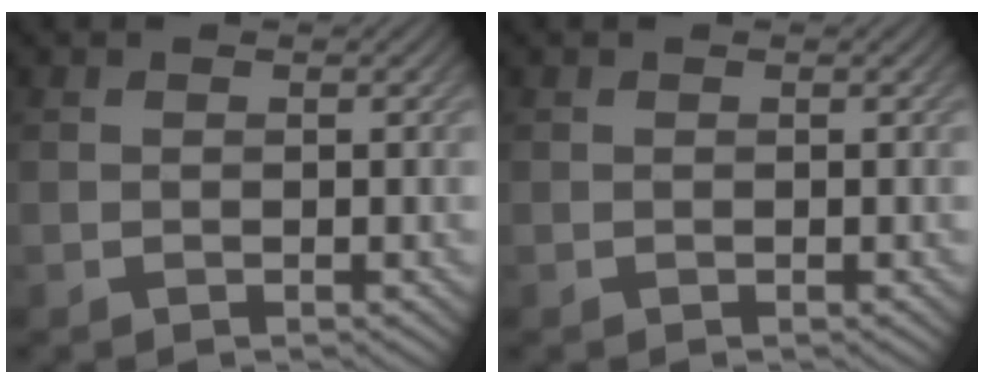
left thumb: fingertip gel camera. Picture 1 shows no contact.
{"total": 0.0}